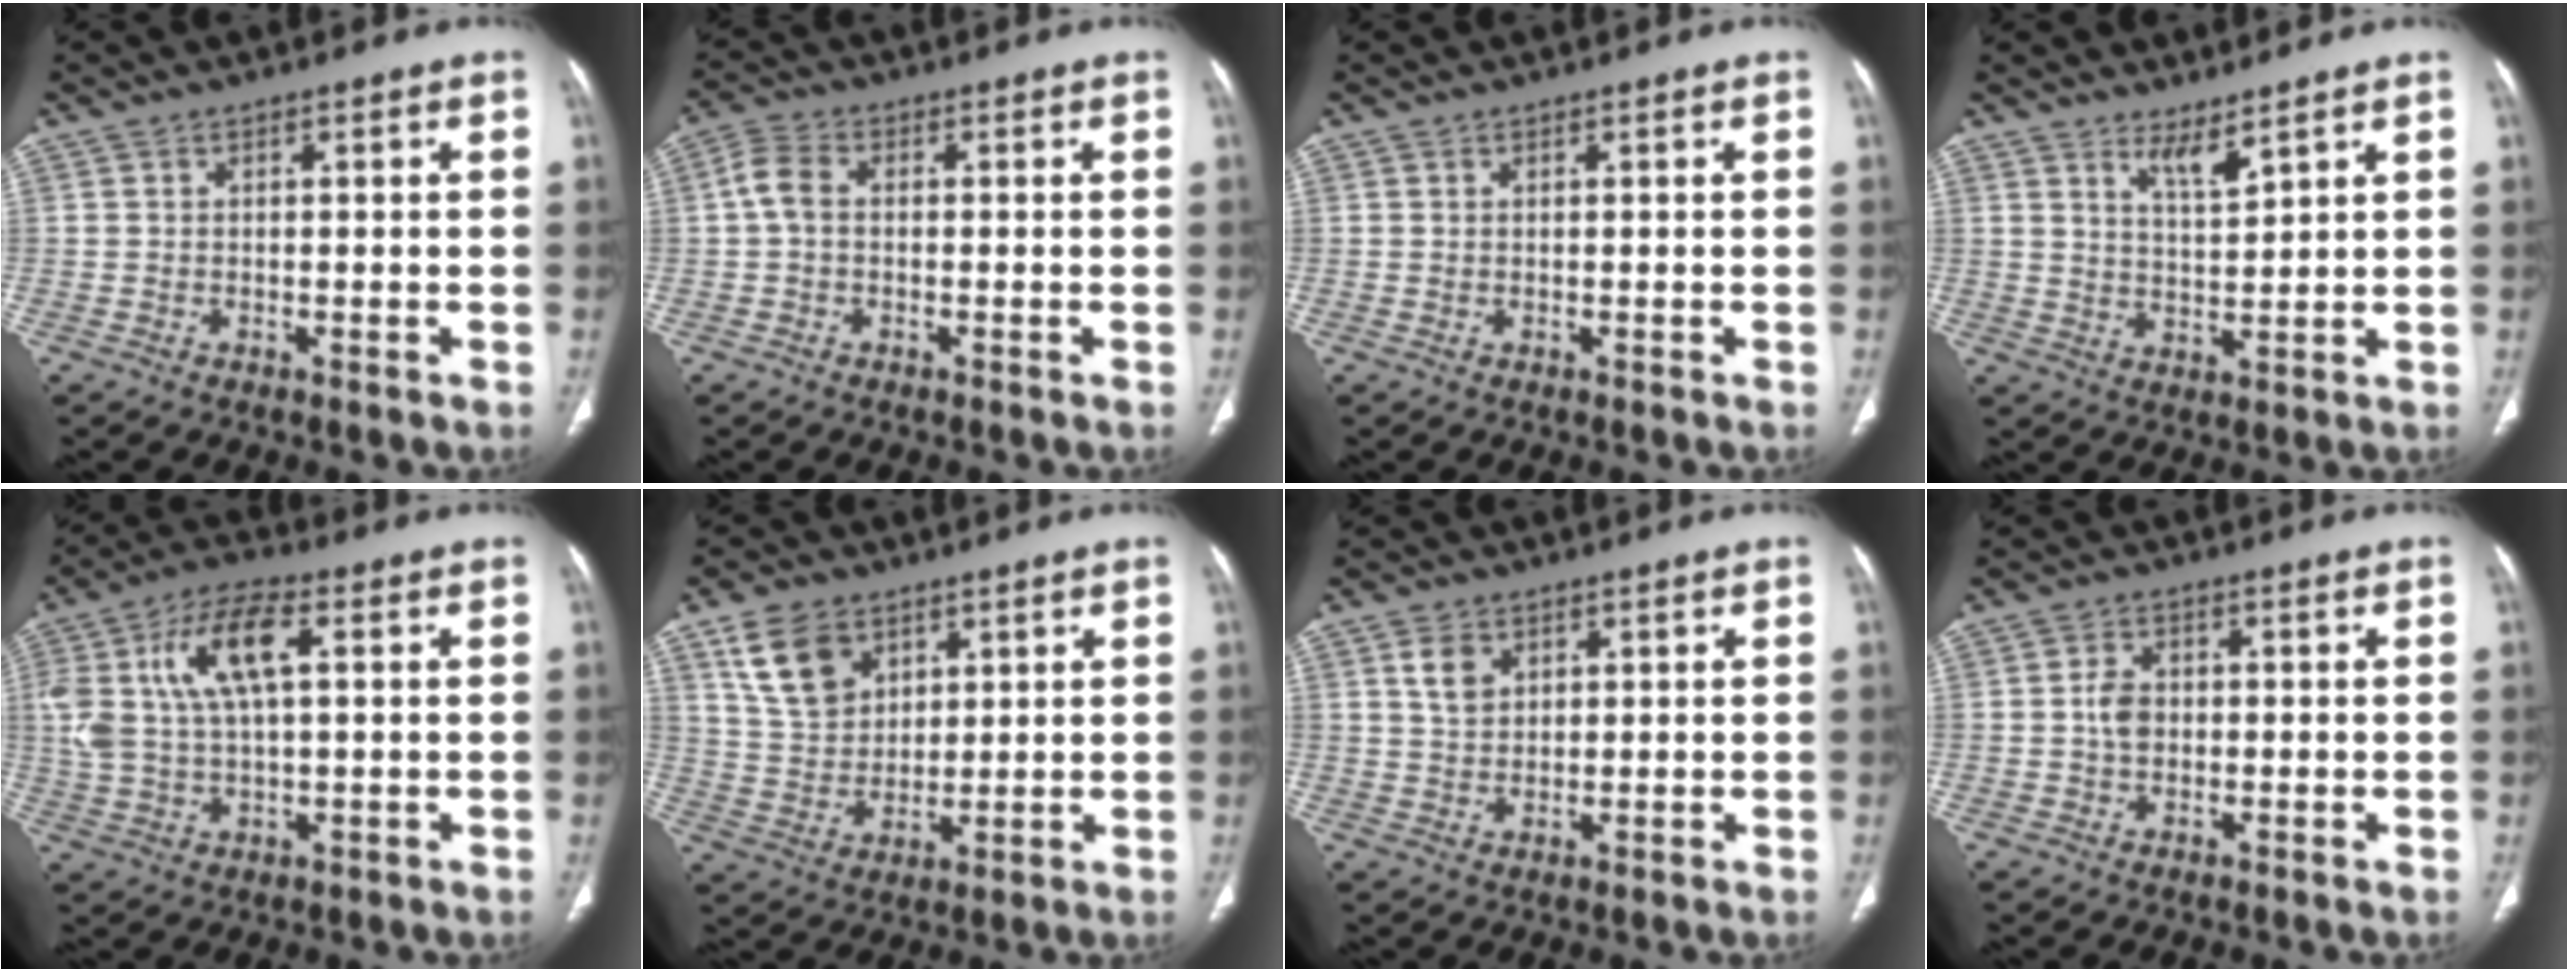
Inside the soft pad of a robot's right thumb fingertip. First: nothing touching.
{"total": 4.0, "force": [0.0, 2.6, 3.0], "torque": [-0.059, 0.011, -0.006]}
{"total": 0.0}
{"total": 4.2, "force": [3.3, 0.7, 2.4], "torque": [-0.037, -0.036, 0.065]}
{"total": 12.9, "force": [3.4, 5.8, 11.0], "torque": [-0.229, 0.017, 0.064]}
{"total": 10.2, "force": [5.4, 6.9, 5.1], "torque": [-0.072, -0.020, 0.113]}
{"total": 4.2, "force": [2.0, 2.9, 2.2], "torque": [-0.025, -0.008, 0.041]}
{"total": 3.3, "force": [-0.1, 2.5, 2.3], "torque": [-0.037, 0.006, -0.006]}